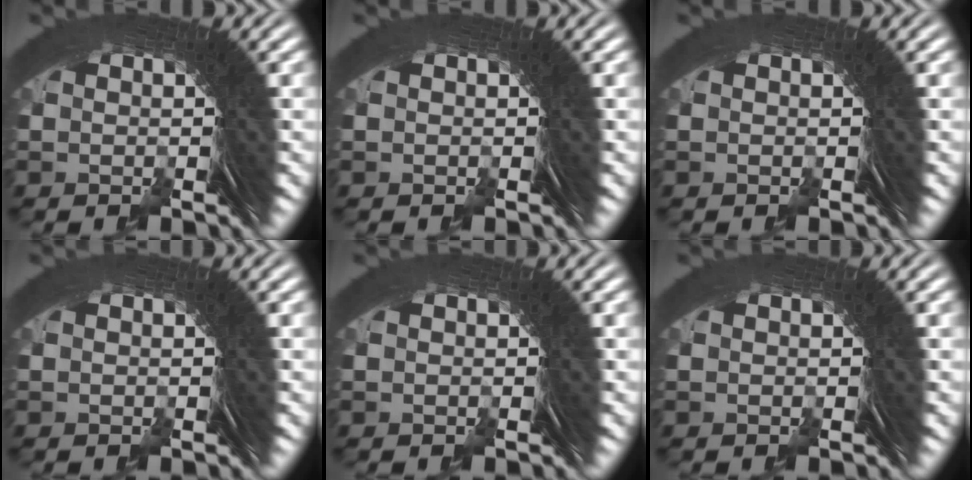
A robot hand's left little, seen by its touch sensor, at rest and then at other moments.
{"total": 0.0}
{"total": 0.0}
{"total": 0.0}
{"total": 0.0}
{"total": 0.0}